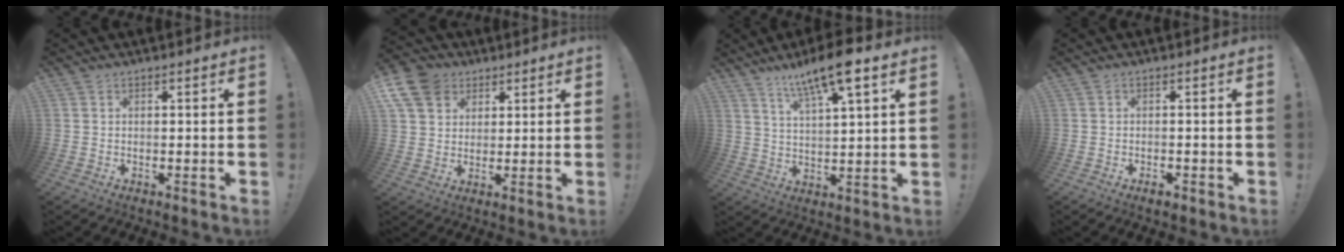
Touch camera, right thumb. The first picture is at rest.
{"total": 11.4, "force": [5.3, 8.9, 4.8], "torque": [-0.093, -0.030, 0.104]}
{"total": 12.2, "force": [8.0, 2.3, 8.9], "torque": [-0.147, -0.043, 0.130]}
{"total": 1.8, "force": [-1.3, 0.5, 1.1], "torque": [-0.018, 0.005, -0.022]}